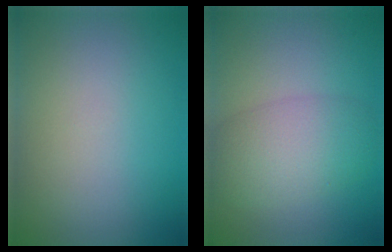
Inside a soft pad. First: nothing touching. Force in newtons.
{"total": 5.4, "press": 5.4, "slide": 0.2}